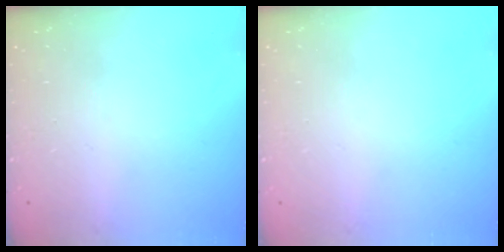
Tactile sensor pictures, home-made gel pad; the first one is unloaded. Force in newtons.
{"total": 0.0}